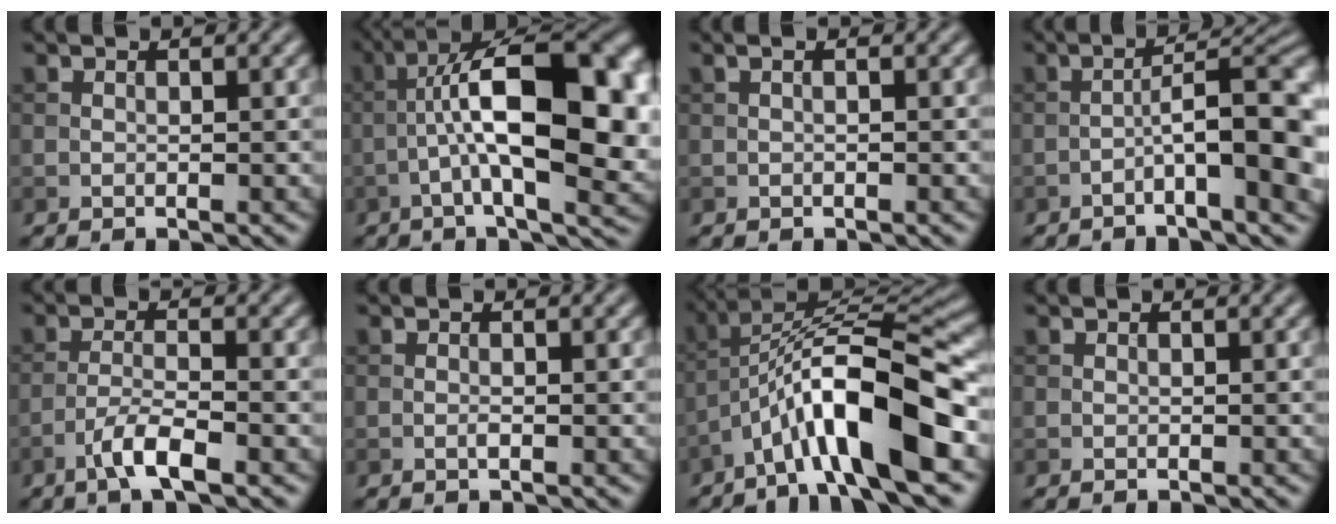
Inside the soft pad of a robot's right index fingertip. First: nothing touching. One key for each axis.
{"total": 15.1, "fx": -0.8, "fy": 5.3, "fz": 14.2, "tx": -0.216, "ty": 0.034, "tz": -0.018}
{"total": 0.8, "fx": 0.0, "fy": 0.1, "fz": 0.8, "tx": -0.012, "ty": -0.005, "tz": -0.003}
{"total": 9.8, "fx": -3.2, "fy": 2.3, "fz": 8.9, "tx": -0.124, "ty": 0.017, "tz": -0.047}
{"total": 3.9, "fx": -2.4, "fy": 0.7, "fz": 3.0, "tx": -0.060, "ty": 0.006, "tz": -0.052}
{"total": 0.7, "fx": -0.3, "fy": 0.1, "fz": 0.6, "tx": -0.014, "ty": -0.001, "tz": -0.007}
{"total": 10.9, "fx": -5.0, "fy": 2.5, "fz": 9.3, "tx": -0.153, "ty": 0.021, "tz": -0.090}
{"total": 0.0}